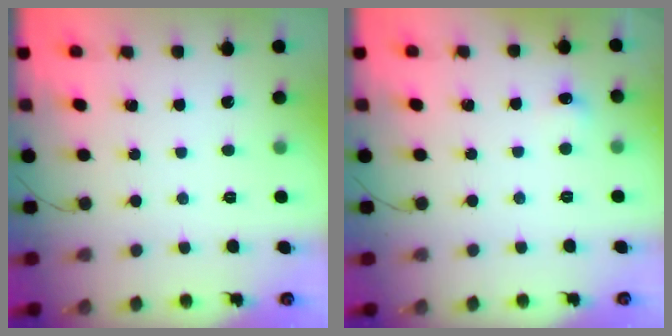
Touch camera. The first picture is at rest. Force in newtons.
{"total": 3.8, "press": 3.6, "slide": 1.2}